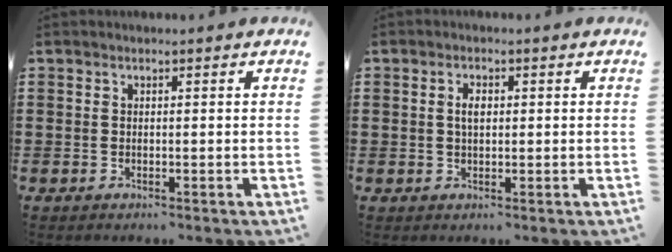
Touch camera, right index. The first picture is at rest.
{"total": 2.0, "force": [0.4, 0.9, 1.7], "torque": [-0.036, 0.006, 0.004]}